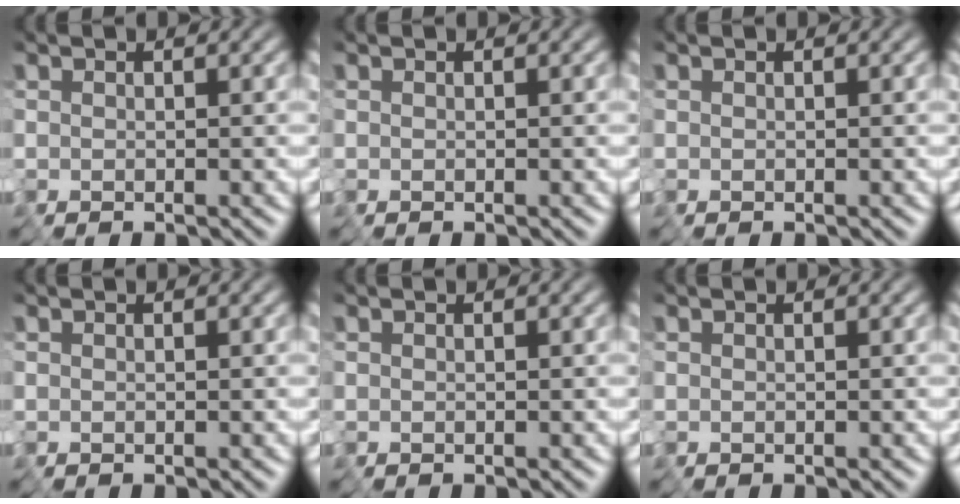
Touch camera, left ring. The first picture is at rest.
{"total": 0.0}
{"total": 0.0}
{"total": 0.0}
{"total": 0.0}
{"total": 0.0}